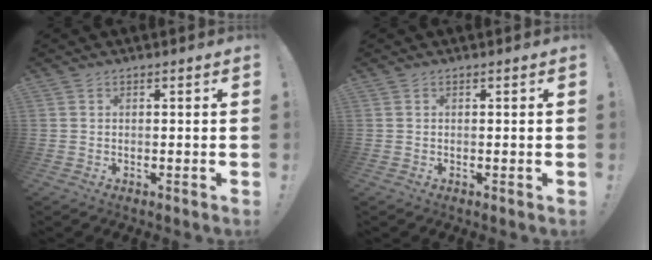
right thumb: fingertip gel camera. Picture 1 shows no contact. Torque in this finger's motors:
{"motor_torque": [-0.08, -0.27, -0.12, 0.13, -0.05]}